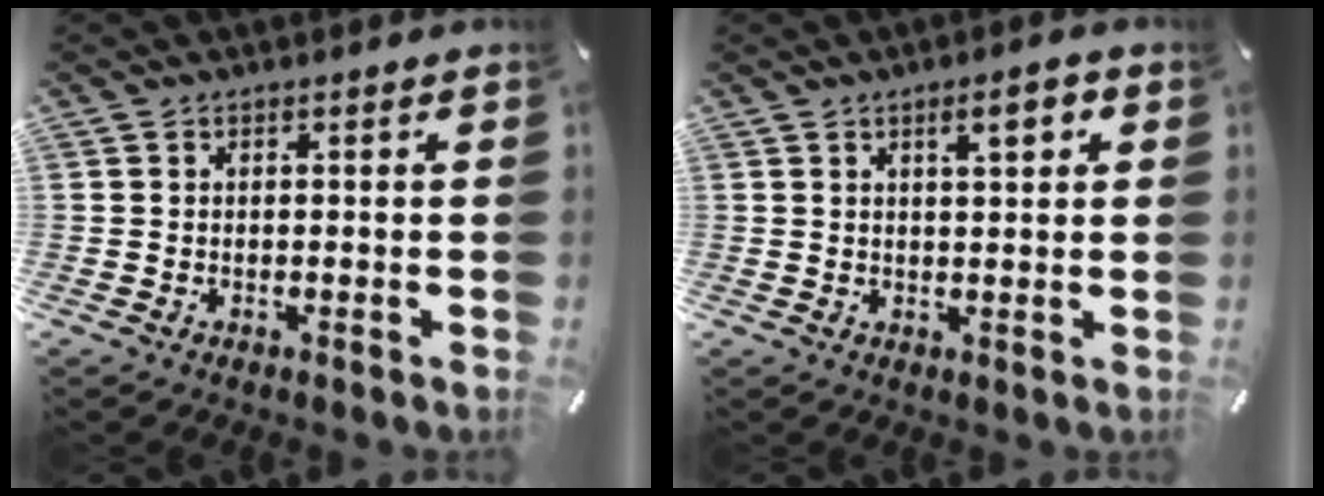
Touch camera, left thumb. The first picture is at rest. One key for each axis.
{"total": 5.1, "fx": 2.4, "fy": 1.5, "fz": 4.3, "tx": -0.067, "ty": -0.004, "tz": 0.035}